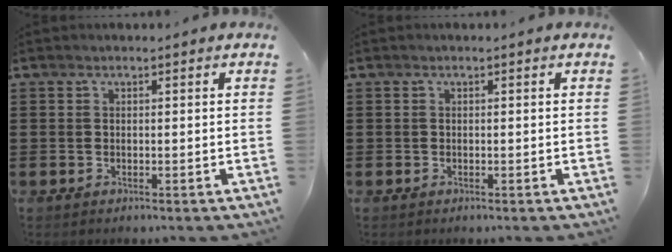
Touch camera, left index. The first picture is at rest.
{"total": 0.0}